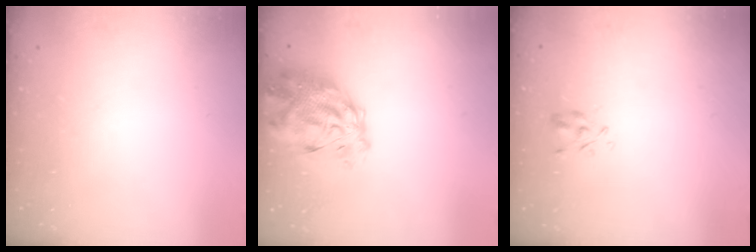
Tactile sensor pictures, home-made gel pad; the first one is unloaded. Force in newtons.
{"total": 13.0, "press": 12.2, "slide": 4.4}
{"total": 2.8, "press": 2.6, "slide": 1.0}